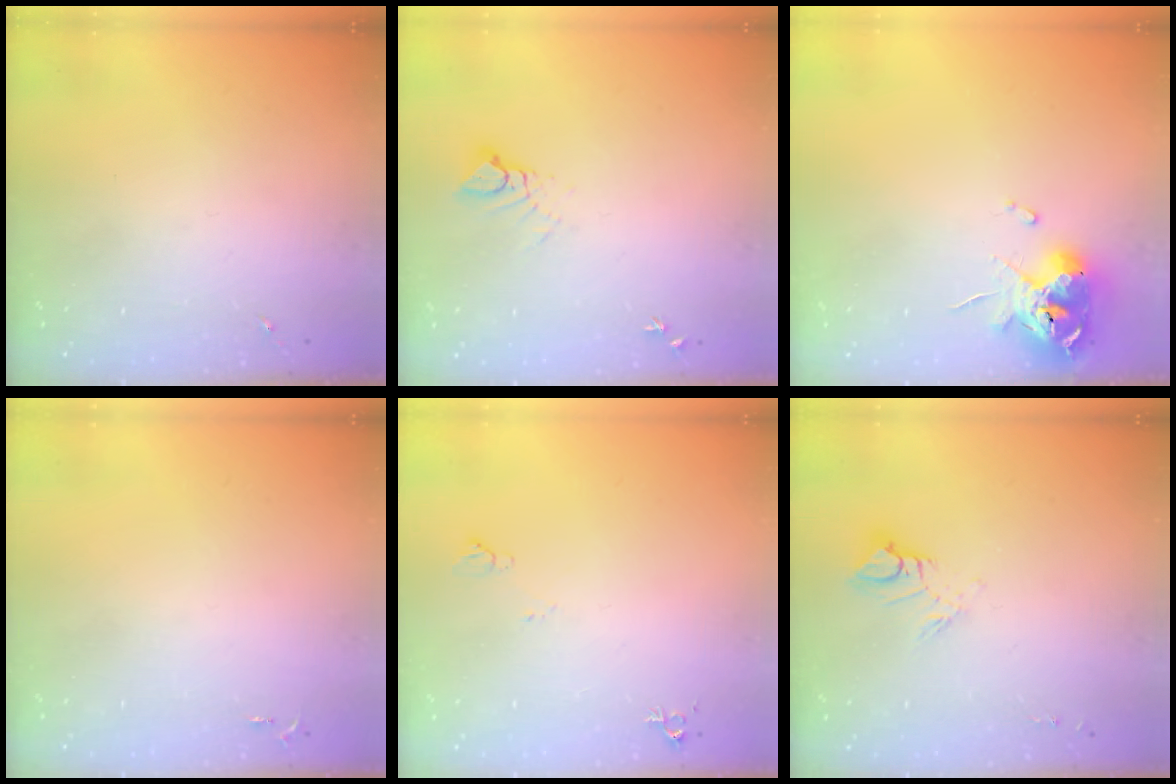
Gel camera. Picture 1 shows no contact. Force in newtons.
{"total": 4.0, "press": 3.9, "slide": 0.4}
{"total": 14.0, "press": 13.9, "slide": 1.7}
{"total": 2.6, "press": 2.6, "slide": 0.3}
{"total": 5.2, "press": 5.1, "slide": 1.1}
{"total": 8.6, "press": 8.6, "slide": 0.9}